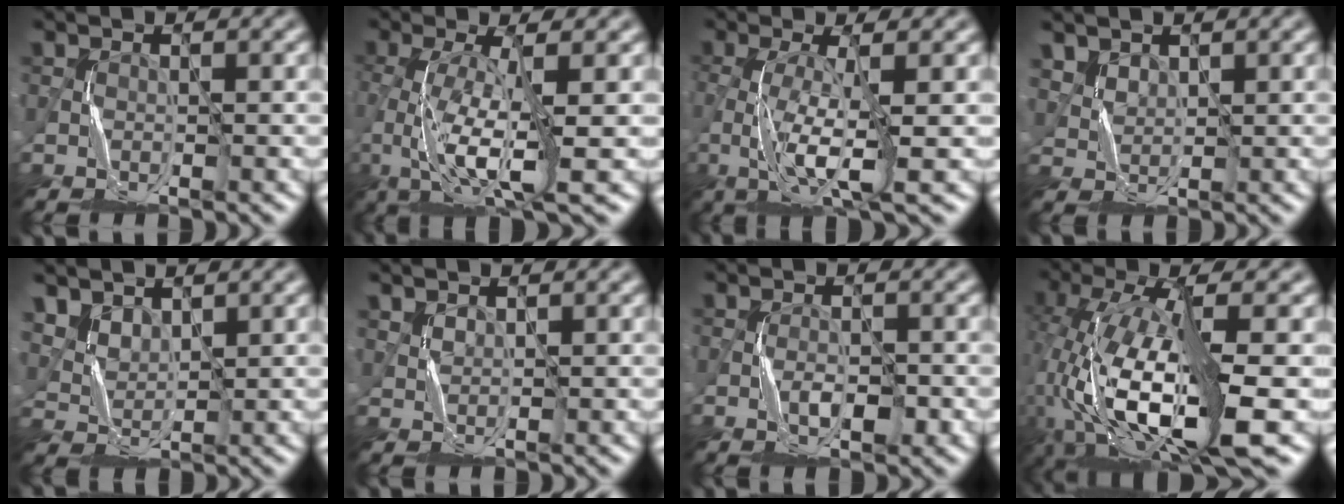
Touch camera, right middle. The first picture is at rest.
{"total": 6.5, "force": [-1.0, 1.5, 6.3], "torque": [-0.131, -0.003, -0.020]}
{"total": 5.3, "force": [-0.8, 1.2, 5.1], "torque": [-0.111, -0.003, -0.017]}
{"total": 2.5, "force": [2.0, 1.4, 0.6], "torque": [-0.023, -0.009, 0.059]}
{"total": 4.3, "force": [3.3, 2.2, 1.7], "torque": [-0.045, -0.008, 0.086]}
{"total": 1.1, "force": [1.0, 0.4, 0.1], "torque": [-0.006, 0.002, 0.029]}
{"total": 1.9, "force": [-0.7, 0.8, 1.6], "torque": [-0.029, 0.002, -0.013]}
{"total": 12.6, "force": [-3.2, 4.6, 11.3], "torque": [-0.226, -0.012, -0.054]}